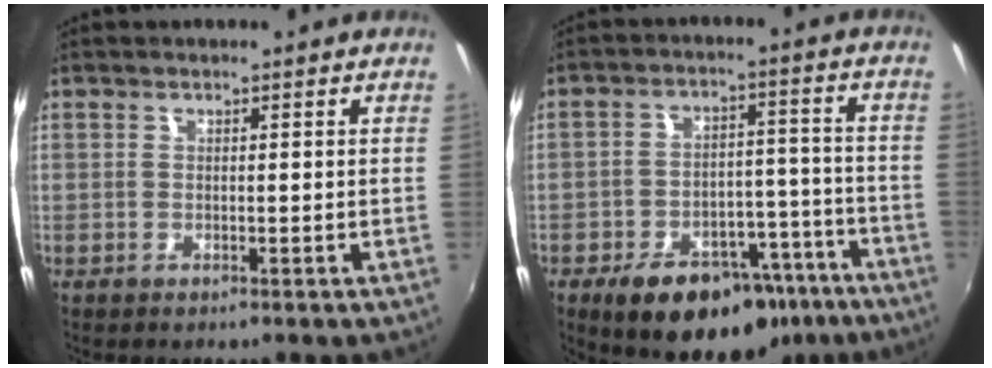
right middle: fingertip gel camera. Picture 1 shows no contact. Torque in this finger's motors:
{"motor_torque": [1.28, -0.86, 0.28, 0.07]}